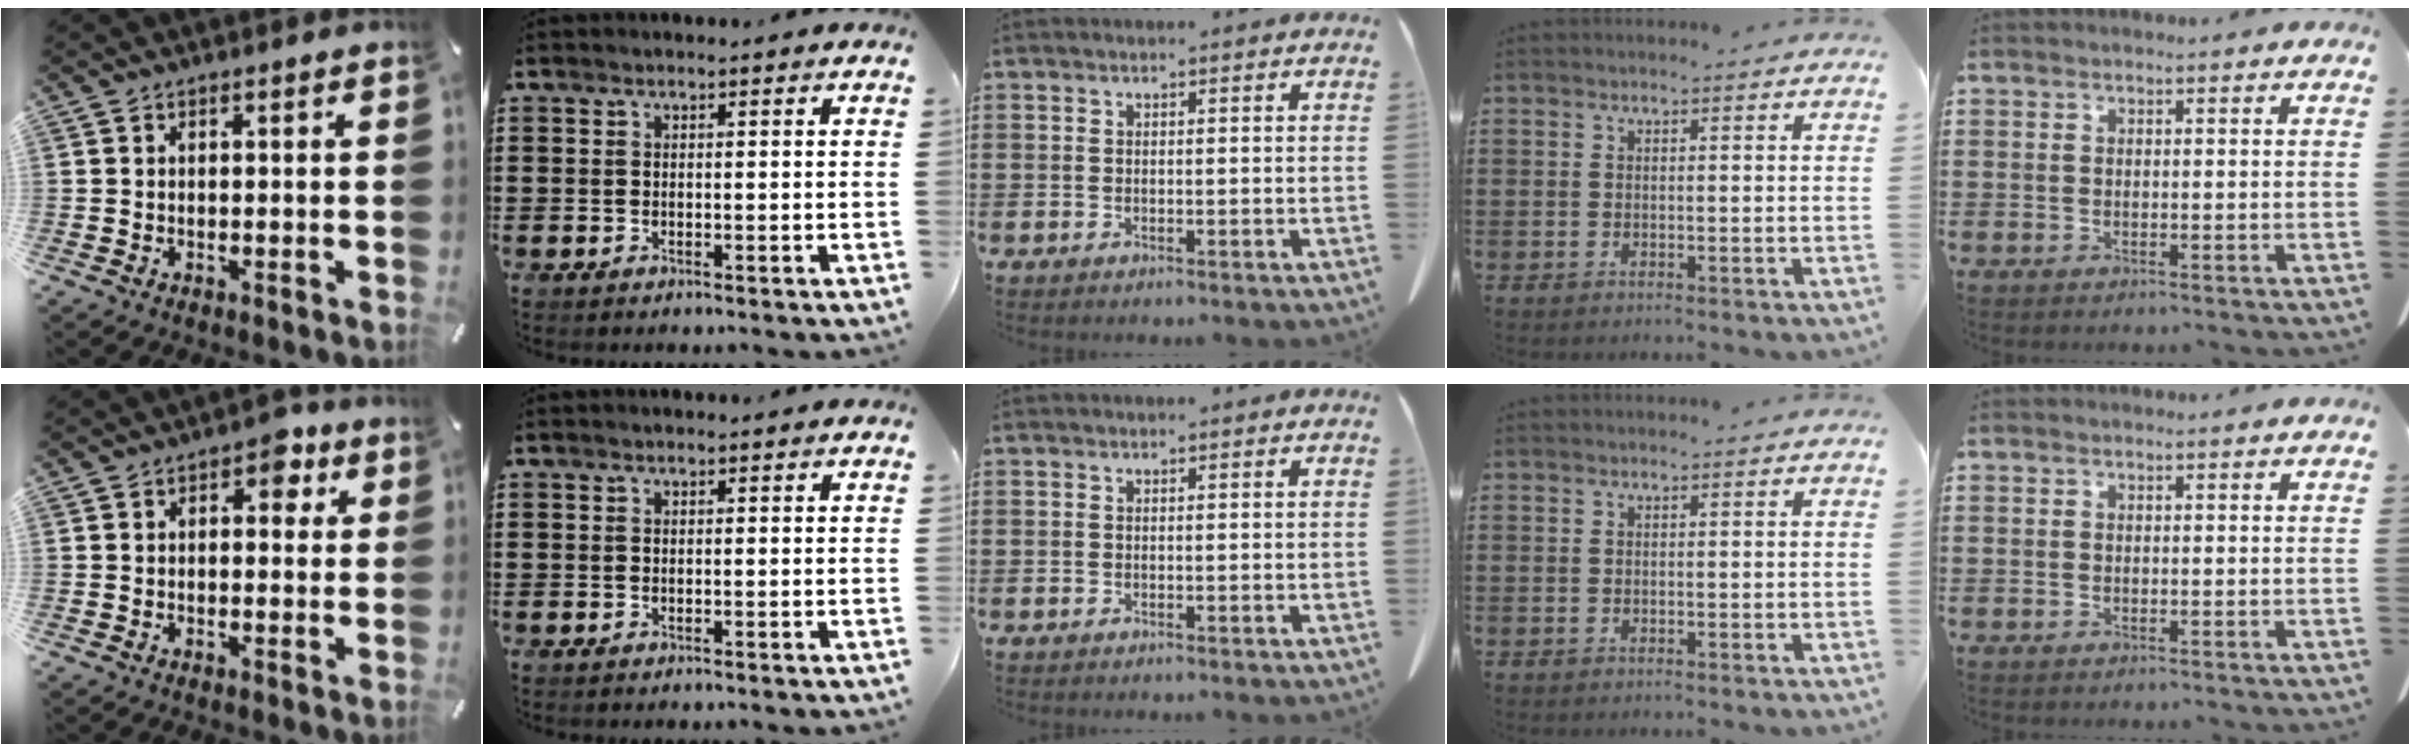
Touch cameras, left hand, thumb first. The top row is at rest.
{"thumb": {"total": 5.4, "force": [2.0, 3.4, 3.8], "torque": [-0.034, -0.006, 0.023]}}